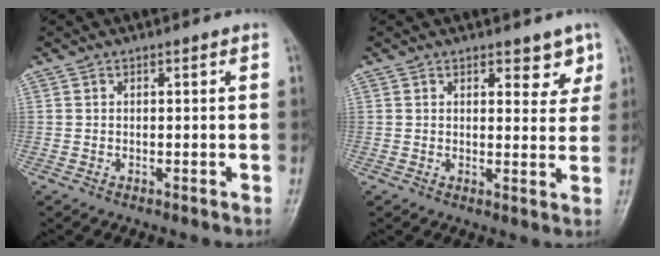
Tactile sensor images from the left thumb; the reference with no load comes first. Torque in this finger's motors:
{"motor_torque": [0.05, -0.04, 0.23, 0.08, -0.05]}